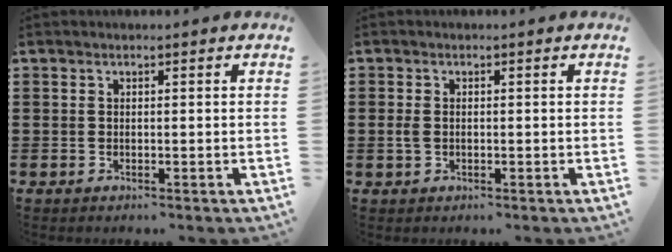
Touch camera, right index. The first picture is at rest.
{"total": 1.6, "force": [-0.2, 0.9, 1.3], "torque": [-0.042, -0.003, -0.008]}